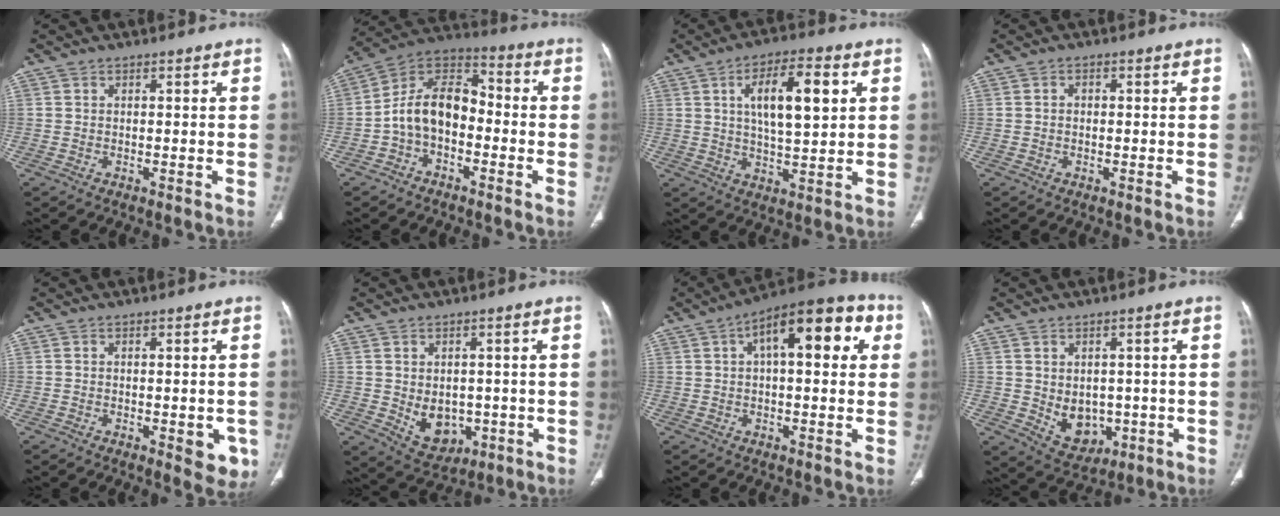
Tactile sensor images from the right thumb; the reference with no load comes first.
{"total": 12.0, "force": [-2.8, 7.9, 8.6], "torque": [-0.134, 0.055, -0.063]}
{"total": 11.9, "force": [3.5, 4.3, 10.5], "torque": [-0.160, -0.006, 0.058]}
{"total": 1.1, "force": [-0.1, 0.8, 0.6], "torque": [-0.007, 0.006, -0.004]}
{"total": 5.4, "force": [-1.6, 2.5, 4.5], "torque": [-0.031, -0.005, -0.015]}
{"total": 7.8, "force": [-1.1, 5.9, 5.0], "torque": [-0.048, -0.004, 0.005]}
{"total": 17.0, "force": [5.1, 7.2, 14.6], "torque": [-0.174, 0.031, 0.066]}
{"total": 7.6, "force": [-0.8, 5.9, 4.7], "torque": [-0.042, -0.006, 0.012]}